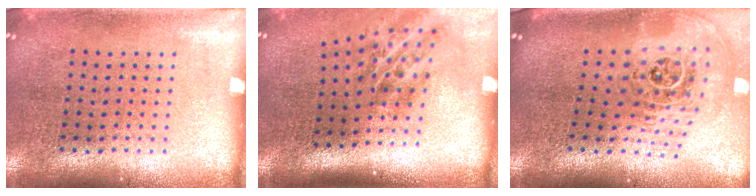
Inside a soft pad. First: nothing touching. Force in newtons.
{"total": 2.1, "press": 1.3, "slide": 1.6}
{"total": 2.2, "press": 1.6, "slide": 1.5}